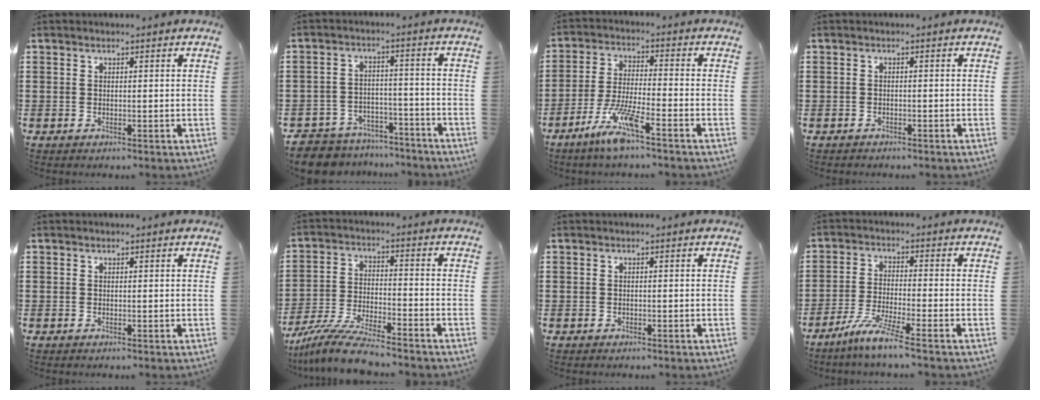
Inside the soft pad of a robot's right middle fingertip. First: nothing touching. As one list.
[{"total": 6.5, "force": [-6.3, 1.5, 0.4], "torque": [-0.022, 0.015, -0.132]}, {"total": 7.7, "force": [-5.2, 0.6, 5.6], "torque": [-0.122, -0.012, -0.101]}, {"total": 0.7, "force": [-0.6, 0.3, -0.1], "torque": [0.001, 0.004, -0.014]}, {"total": 0.0}, {"total": 8.7, "force": [-7.7, 0.6, 3.9], "torque": [-0.084, 0.002, -0.152]}, {"total": 0.0}, {"total": 5.7, "force": [-4.3, -0.3, 3.7], "torque": [-0.079, -0.017, -0.083]}]